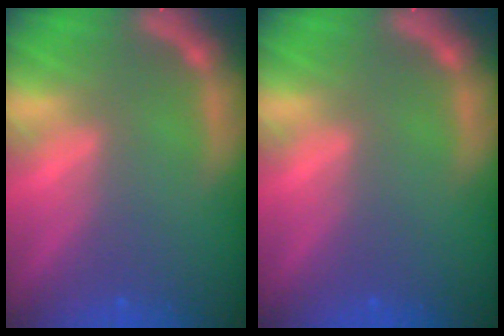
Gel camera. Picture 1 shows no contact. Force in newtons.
{"total": 0.0}